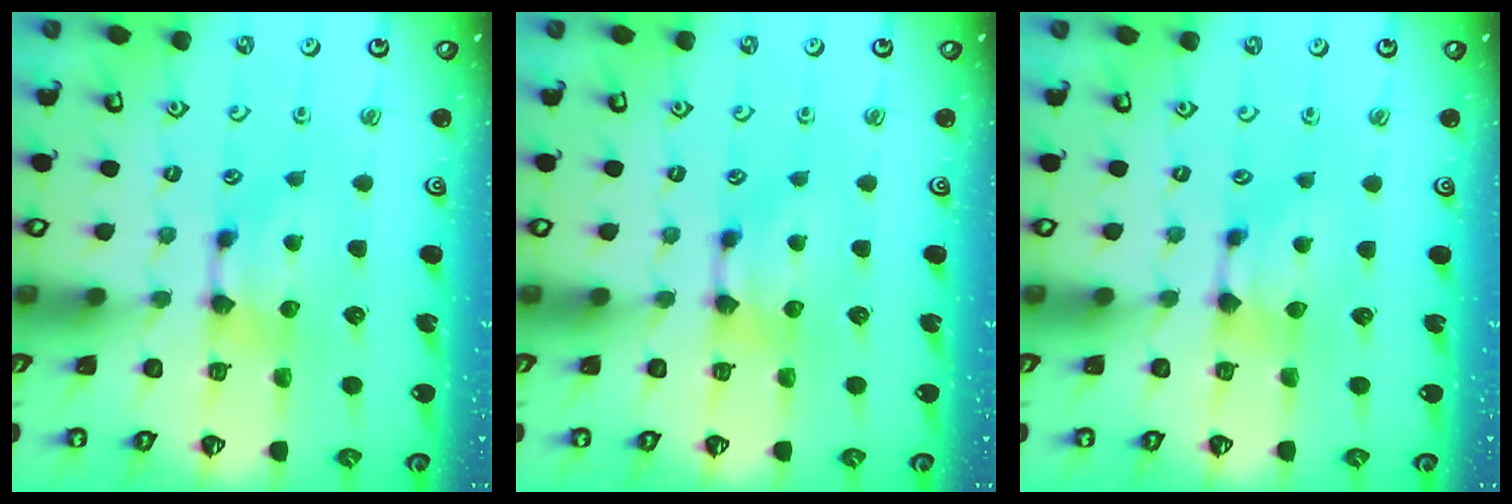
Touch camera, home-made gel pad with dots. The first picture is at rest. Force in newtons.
{"total": 0.0}
{"total": 0.7, "press": 0.4, "slide": 0.6}